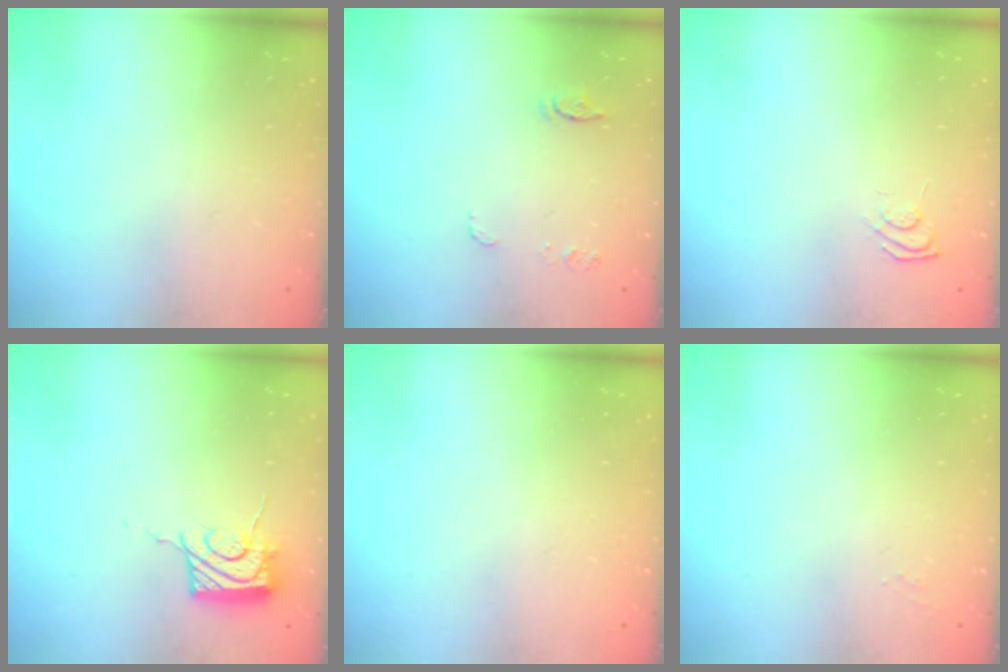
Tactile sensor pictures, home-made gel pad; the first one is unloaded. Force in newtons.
{"total": 6.9, "press": 6.9, "slide": 0.5}
{"total": 6.1, "press": 5.9, "slide": 1.4}
{"total": 12.2, "press": 12.0, "slide": 1.8}
{"total": 0.0}
{"total": 5.1, "press": 5.1, "slide": 0.5}